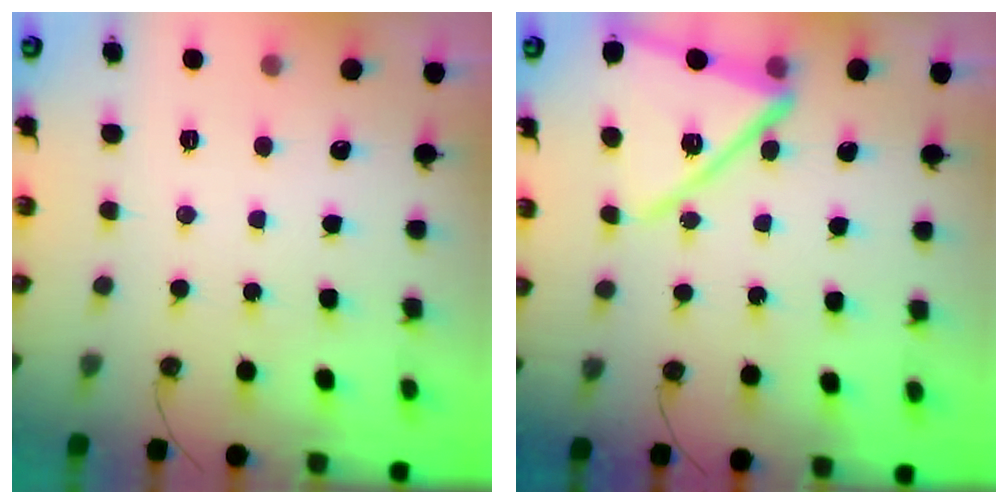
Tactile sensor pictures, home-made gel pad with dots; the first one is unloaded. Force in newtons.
{"total": 14.9, "press": 14.8, "slide": 1.2}